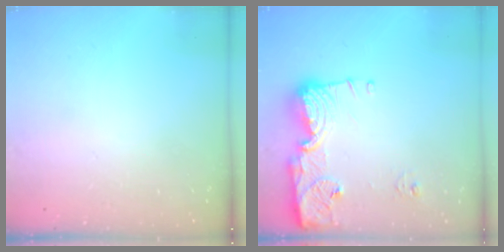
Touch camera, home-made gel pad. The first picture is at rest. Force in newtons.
{"total": 14.7, "press": 14.6, "slide": 1.6}